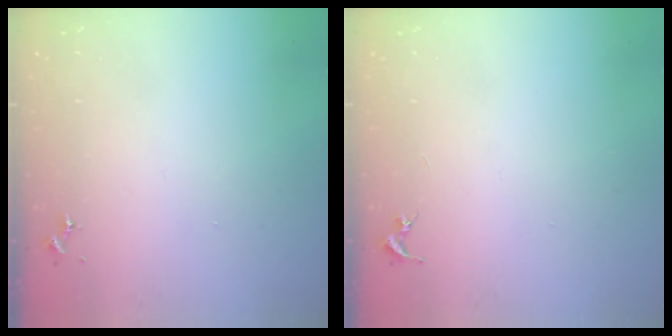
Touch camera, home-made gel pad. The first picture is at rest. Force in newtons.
{"total": 0.0}